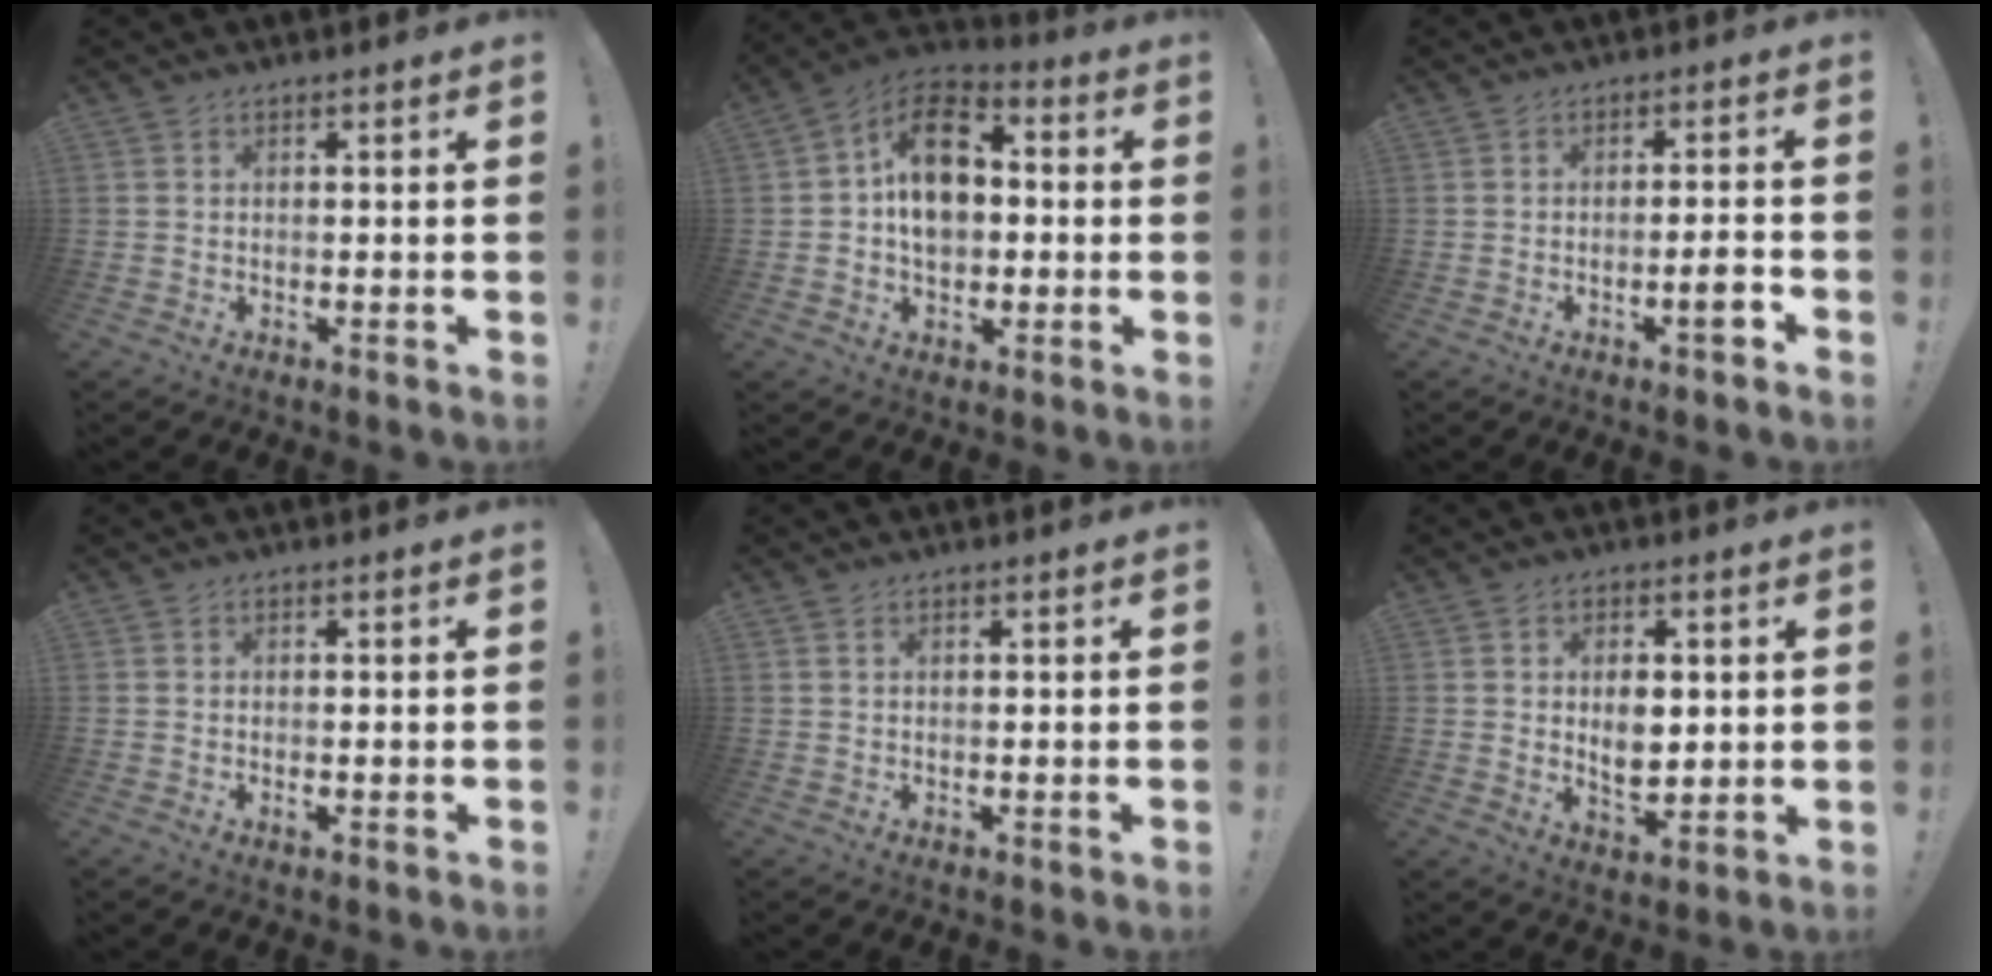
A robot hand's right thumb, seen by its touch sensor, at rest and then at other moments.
{"total": 14.8, "force": [1.3, 10.8, 10.0], "torque": [-0.152, 0.011, 0.026]}
{"total": 4.6, "force": [-2.3, 0.5, 3.9], "torque": [-0.052, 0.002, -0.039]}
{"total": 0.6, "force": [-0.3, 0.2, 0.5], "torque": [-0.009, -0.001, -0.004]}
{"total": 1.0, "force": [0.5, 0.5, 0.6], "torque": [-0.020, 0.004, 0.012]}
{"total": 6.8, "force": [0.9, 5.0, 4.6], "torque": [-0.057, -0.007, 0.012]}